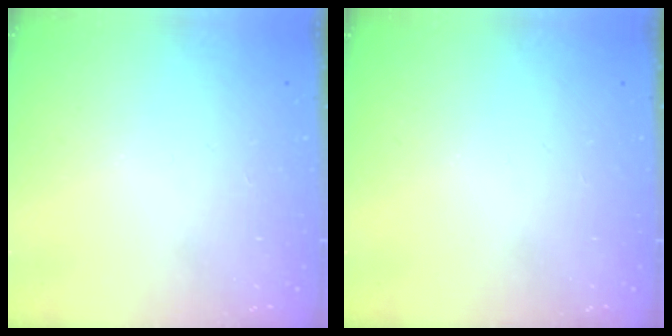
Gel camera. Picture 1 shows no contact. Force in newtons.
{"total": 0.0}